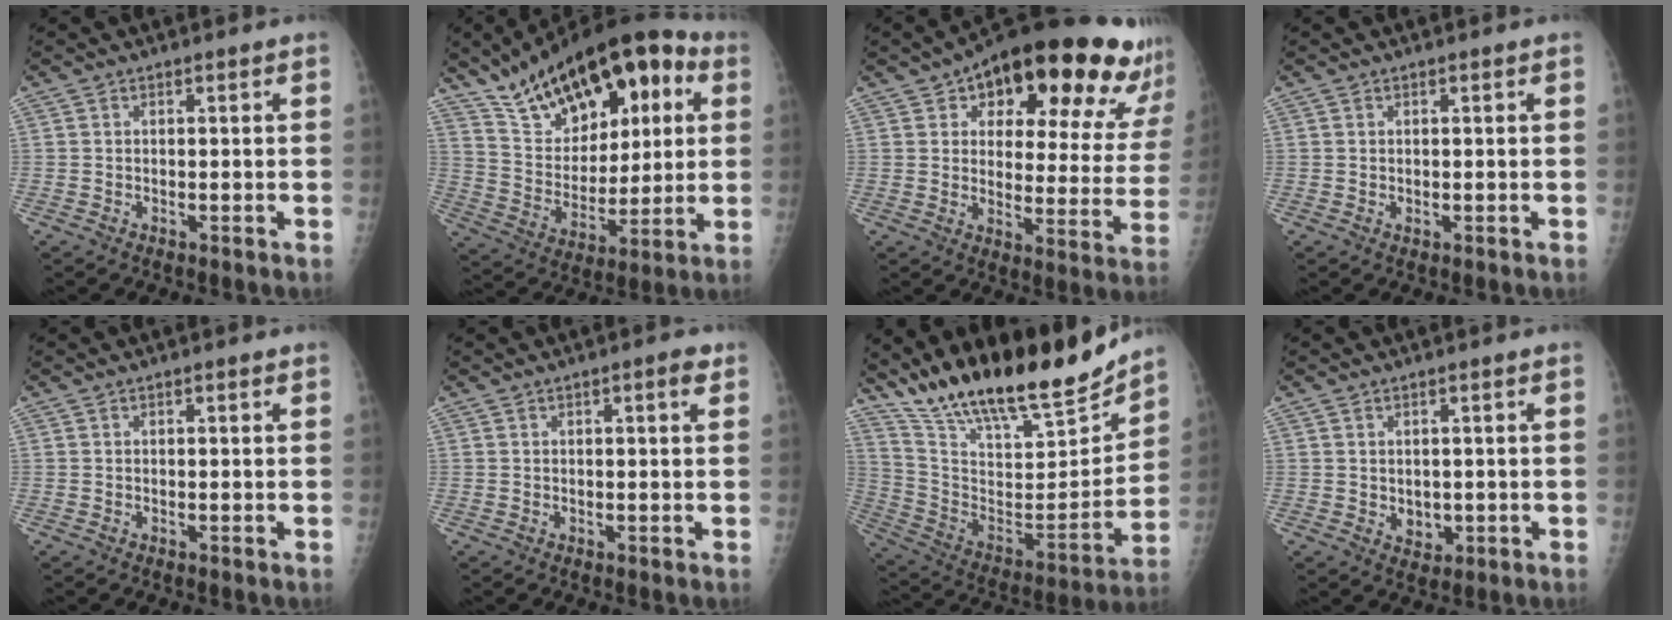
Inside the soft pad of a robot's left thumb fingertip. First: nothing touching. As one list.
[{"total": 25.6, "force": [12.3, 13.1, 18.3], "torque": [-0.253, -0.012, 0.210]}, {"total": 27.1, "force": [18.5, 9.9, 17.1], "torque": [-0.194, -0.054, 0.239]}, {"total": 0.7, "force": [0.1, 0.4, 0.6], "torque": [-0.005, -0.001, 0.003]}, {"total": 0.8, "force": [0.4, 0.2, 0.7], "torque": [-0.013, 0.001, 0.004]}, {"total": 2.7, "force": [1.2, 0.7, 2.4], "torque": [-0.029, 0.001, 0.012]}, {"total": 25.6, "force": [21.2, 6.9, 12.4], "torque": [-0.182, -0.097, 0.358]}, {"total": 3.3, "force": [-0.1, 2.6, 2.1], "torque": [-0.015, -0.003, 0.008]}]